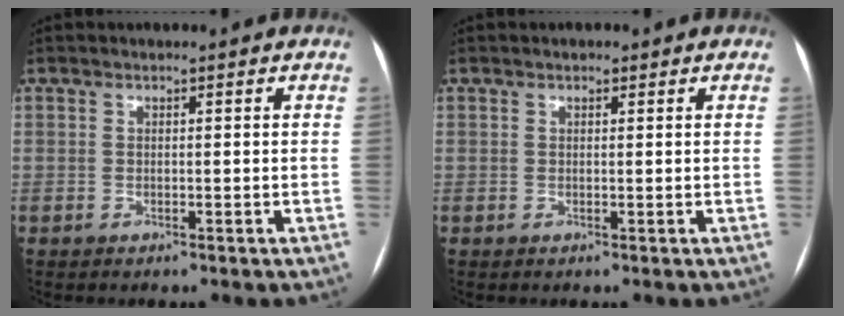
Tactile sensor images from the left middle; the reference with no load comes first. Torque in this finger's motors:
{"motor_torque": [-0.16, 0.11, 0.08, 0.02]}